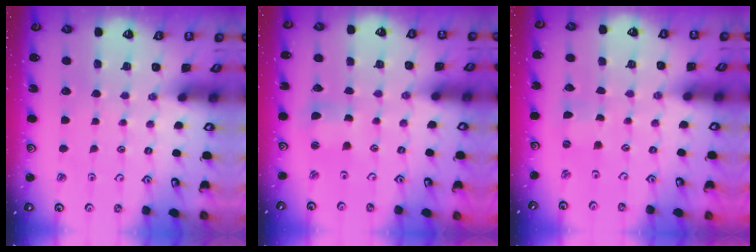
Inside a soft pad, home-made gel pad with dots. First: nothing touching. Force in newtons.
{"total": 3.3, "press": 3.3, "slide": 0.3}
{"total": 0.0}